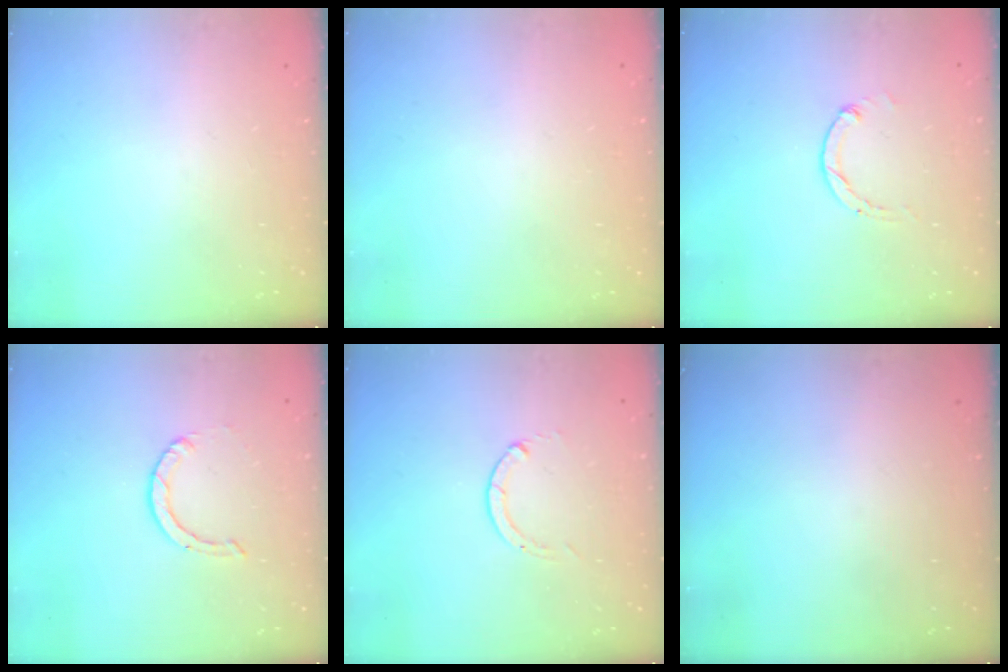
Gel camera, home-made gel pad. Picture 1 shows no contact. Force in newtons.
{"total": 2.4, "press": 2.4, "slide": 0.2}
{"total": 1.2, "press": 1.2, "slide": 0.3}
{"total": 0.9, "press": 0.9, "slide": 0.1}
{"total": 0.0}
{"total": 0.0}